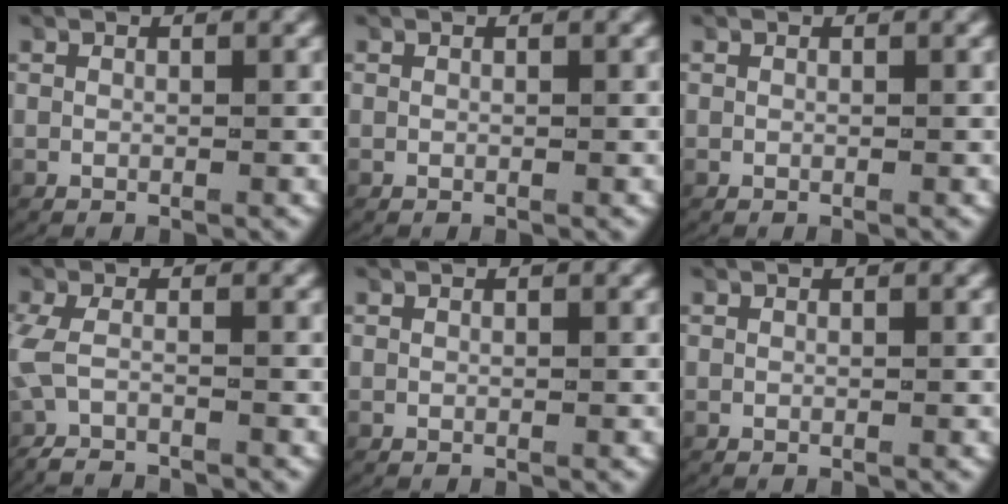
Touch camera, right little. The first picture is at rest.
{"total": 0.0}
{"total": 0.0}
{"total": 4.2, "force": [-3.5, 1.4, 1.8], "torque": [-0.063, -0.019, -0.046]}
{"total": 0.0}
{"total": 0.6, "force": [0.0, -0.6, -0.2], "torque": [0.001, -0.007, 0.008]}